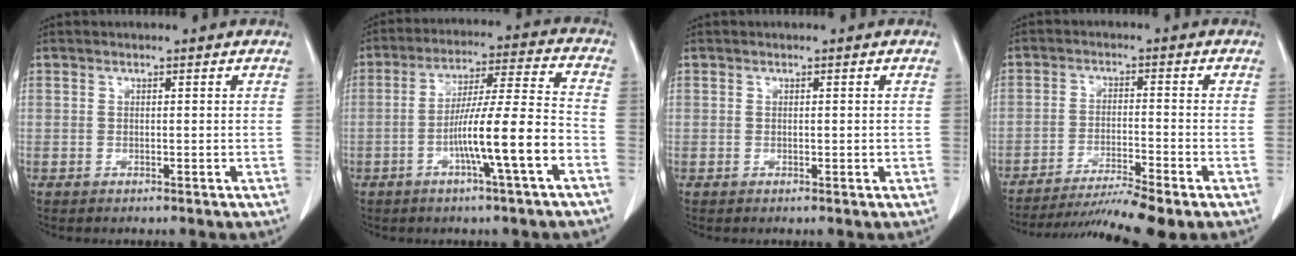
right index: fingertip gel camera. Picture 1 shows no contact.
{"total": 12.3, "force": [-4.6, -0.5, 11.3], "torque": [-0.199, 0.010, -0.079]}
{"total": 0.7, "force": [0.0, 0.5, 0.6], "torque": [-0.006, 0.001, 0.002]}
{"total": 9.9, "force": [-8.4, -1.4, 5.0], "torque": [-0.078, -0.018, -0.139]}